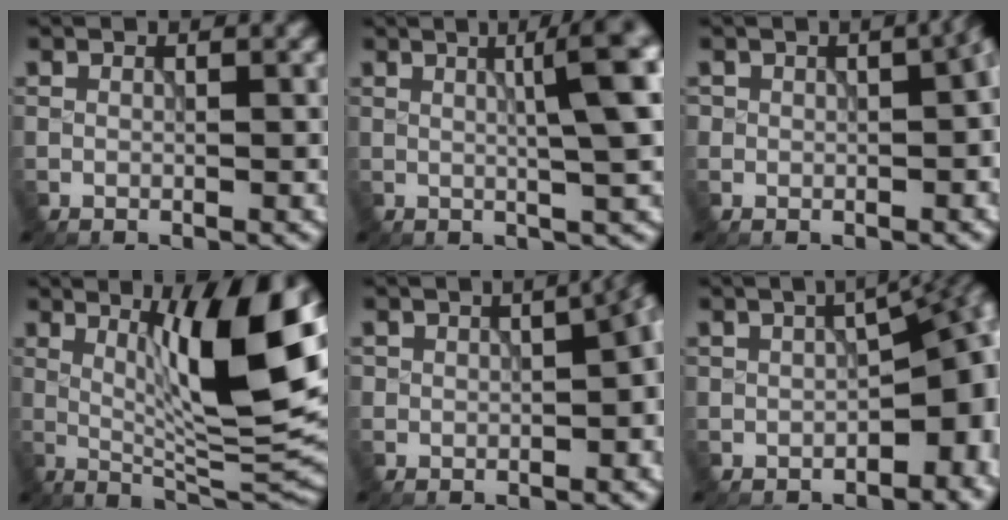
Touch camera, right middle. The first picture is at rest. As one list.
[{"total": 7.1, "force": [1.6, 1.4, 6.8], "torque": [-0.057, 0.027, 0.017]}, {"total": 5.3, "force": [0.3, 3.1, 4.3], "torque": [-0.036, 0.005, 0.004]}, {"total": 11.0, "force": [3.1, 1.8, 10.4], "torque": [-0.155, -0.009, 0.059]}, {"total": 6.6, "force": [0.2, 3.5, 5.5], "torque": [-0.056, 0.005, 0.000]}, {"total": 9.9, "force": [-1.4, 5.4, 8.1], "torque": [-0.067, -0.007, -0.022]}]